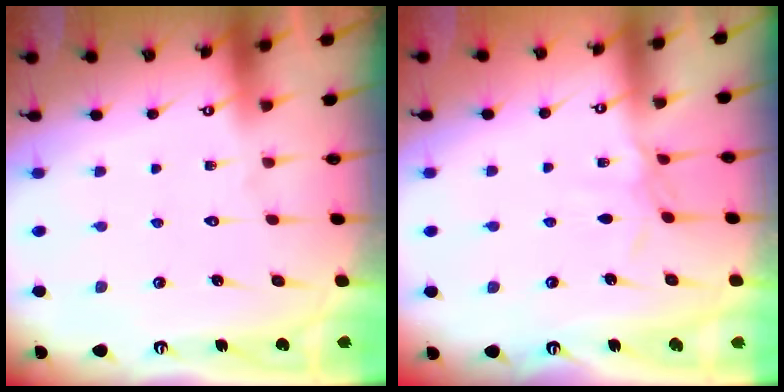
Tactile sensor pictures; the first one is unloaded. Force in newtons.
{"total": 3.3, "press": 3.3, "slide": 0.5}